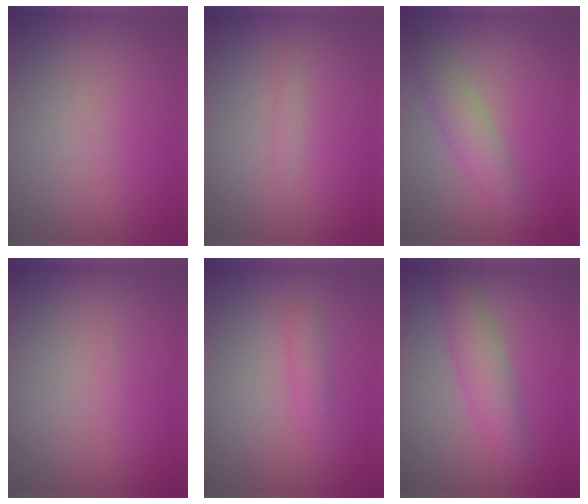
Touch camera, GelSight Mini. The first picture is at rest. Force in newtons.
{"total": 0.6, "press": 0.6, "slide": 0.0}
{"total": 2.8, "press": 2.8, "slide": 0.0}
{"total": 0.0}
{"total": 1.4, "press": 1.4, "slide": 0.1}
{"total": 3.5, "press": 3.5, "slide": 0.0}